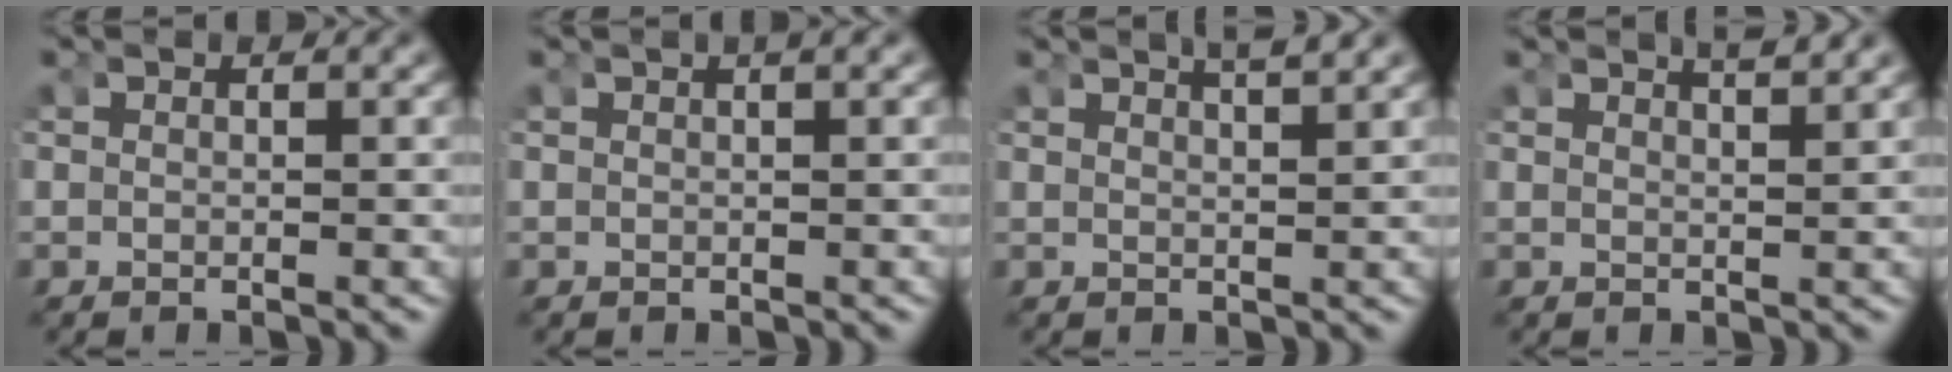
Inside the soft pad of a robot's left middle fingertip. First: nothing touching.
{"total": 0.8, "force": [0.5, -0.4, 0.5], "torque": [-0.001, 0.006, 0.009]}
{"total": 3.1, "force": [2.6, -0.4, 1.8], "torque": [-0.023, -0.001, 0.048]}
{"total": 2.5, "force": [2.1, -0.7, 1.1], "torque": [-0.014, -0.006, 0.042]}